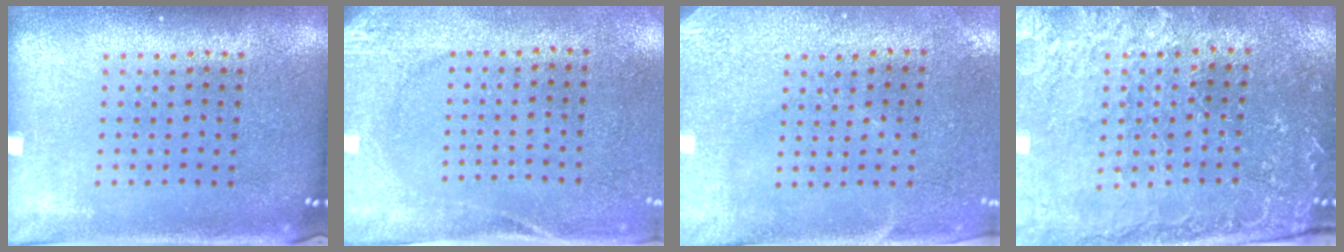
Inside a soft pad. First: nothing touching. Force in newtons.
{"total": 2.7, "press": 2.1, "slide": 1.7}
{"total": 3.0, "press": 2.4, "slide": 1.8}
{"total": 1.2, "press": 1.2, "slide": 0.4}